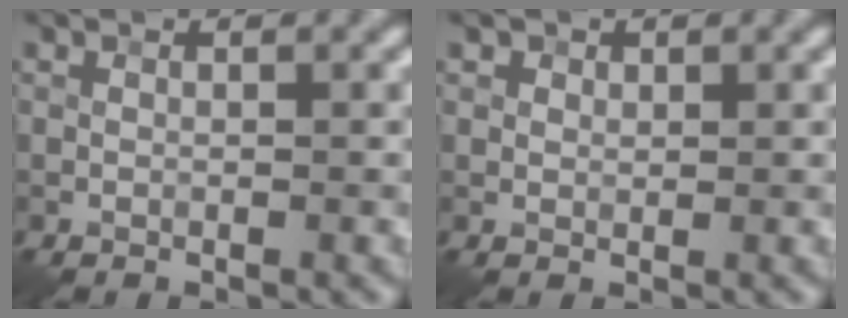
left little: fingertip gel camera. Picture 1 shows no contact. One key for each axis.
{"total": 1.2, "fx": 0.7, "fy": 0.9, "fz": 0.3, "tx": -0.004, "ty": -0.002, "tz": 0.007}